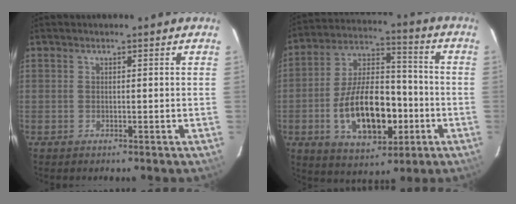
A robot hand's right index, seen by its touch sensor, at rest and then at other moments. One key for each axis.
{"total": 17.9, "fx": -4.9, "fy": 9.4, "fz": 14.5, "tx": -0.281, "ty": 0.013, "tz": -0.070}